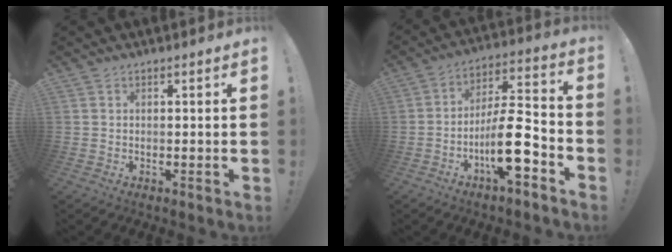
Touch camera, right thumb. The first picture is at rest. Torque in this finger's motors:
{"motor_torque": [2.27, 2.52, 1.99, -0.78, 0.60]}